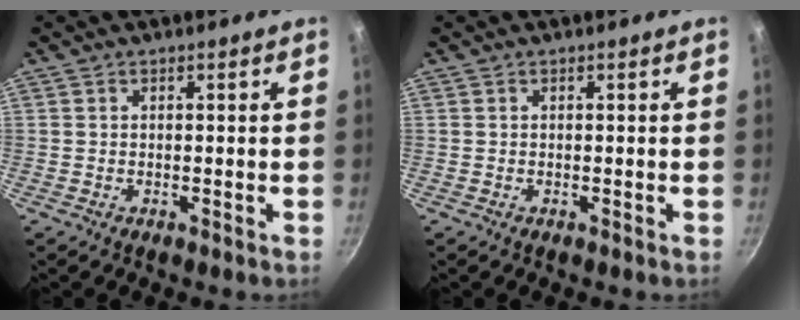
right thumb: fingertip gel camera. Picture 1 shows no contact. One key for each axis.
{"total": 0.0}